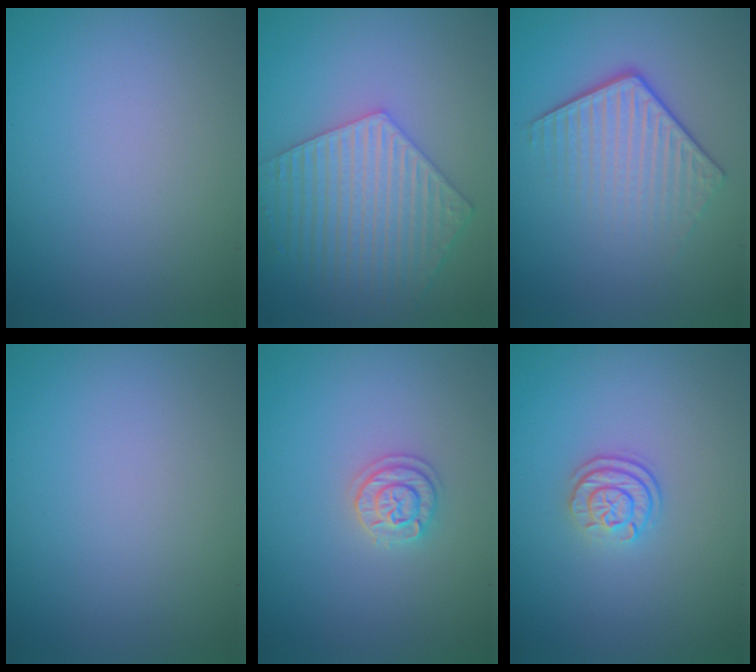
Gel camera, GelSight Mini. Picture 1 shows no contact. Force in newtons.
{"total": 5.9, "press": 5.1, "slide": 3.0}
{"total": 4.4, "press": 2.9, "slide": 3.3}
{"total": 0.0}
{"total": 1.9, "press": 1.9, "slide": 0.2}
{"total": 2.4, "press": 1.8, "slide": 1.5}